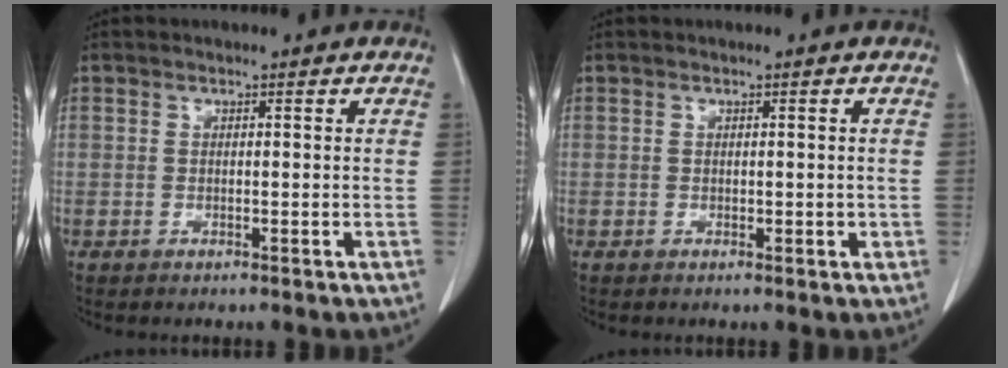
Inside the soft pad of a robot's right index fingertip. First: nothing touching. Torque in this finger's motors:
{"motor_torque": [-0.04, 0.04, 0.00, 0.02]}